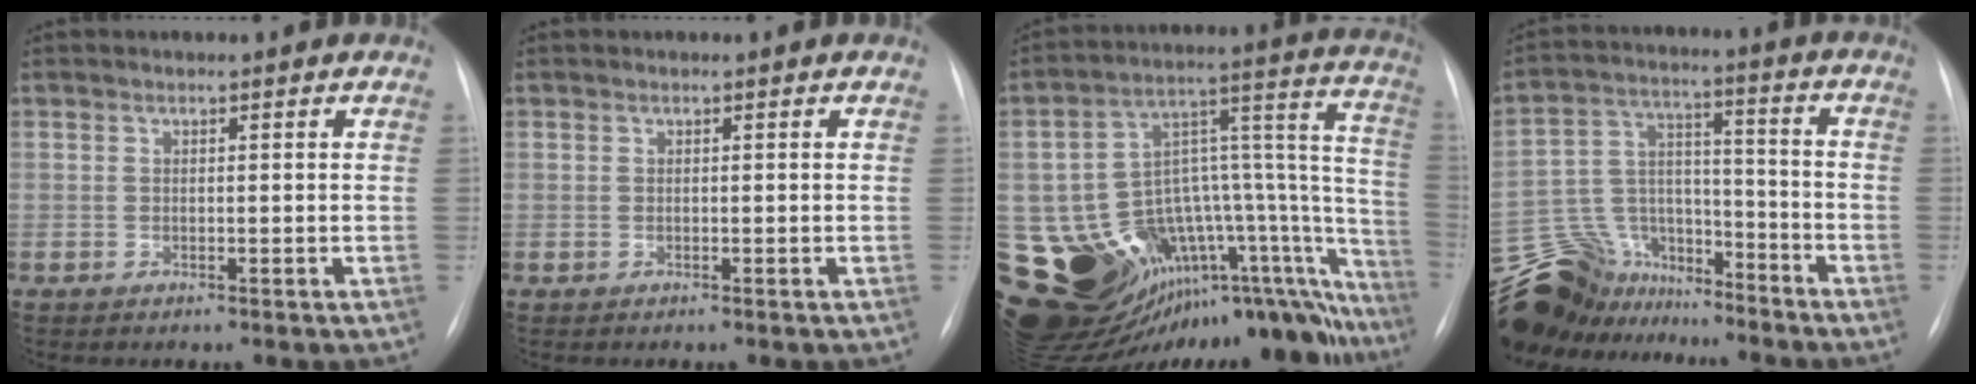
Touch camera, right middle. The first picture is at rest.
{"total": 0.0}
{"total": 31.4, "force": [-22.1, 13.2, 18.1], "torque": [-0.203, 0.076, -0.284]}
{"total": 17.7, "force": [-15.2, 8.2, 3.8], "torque": [-0.094, 0.056, -0.254]}